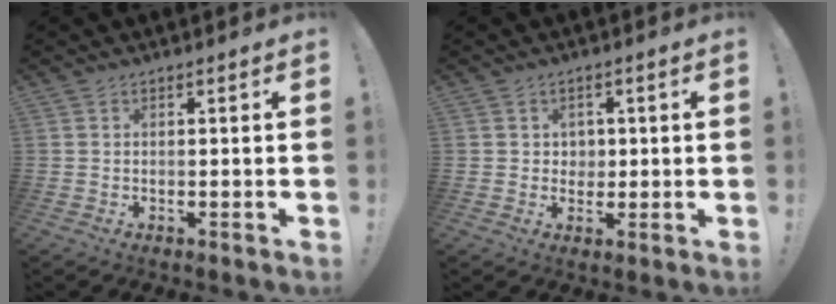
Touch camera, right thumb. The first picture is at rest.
{"total": 3.4, "force": [1.0, 3.2, 0.5], "torque": [-0.005, -0.004, 0.016]}